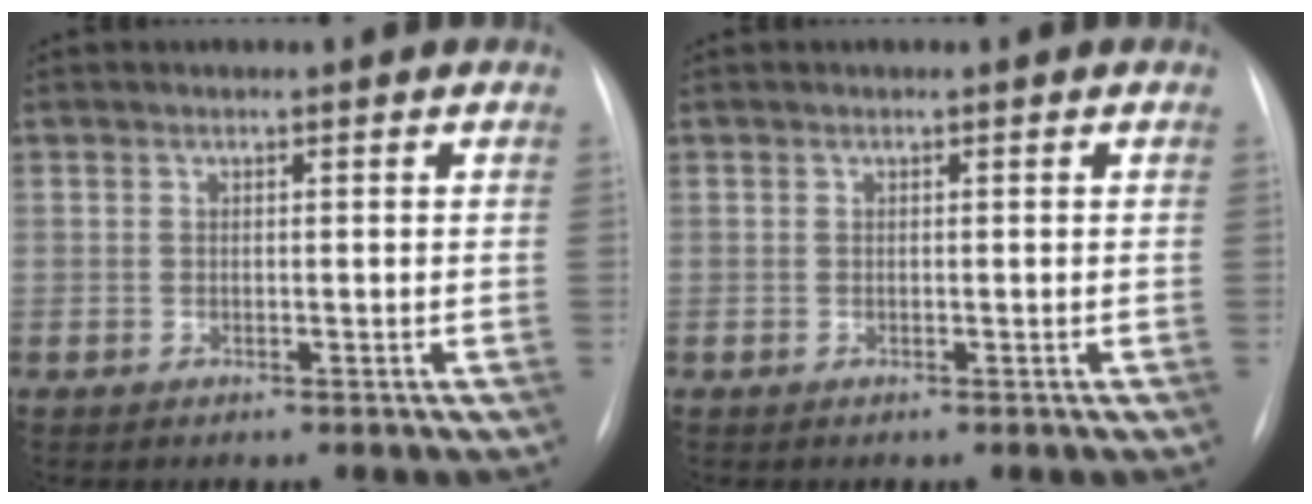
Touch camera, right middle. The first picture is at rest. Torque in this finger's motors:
{"motor_torque": [0.00, 0.00, 0.00, 0.00]}